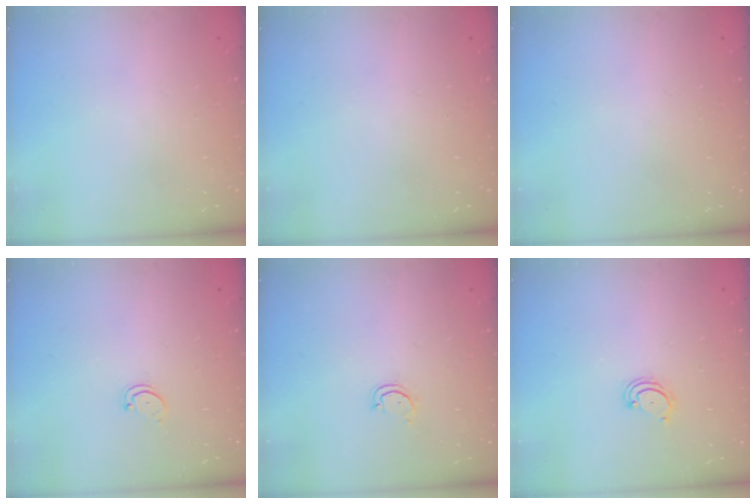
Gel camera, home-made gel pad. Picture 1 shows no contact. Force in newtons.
{"total": 0.0}
{"total": 0.0}
{"total": 1.6, "press": 1.6, "slide": 0.4}
{"total": 2.6, "press": 2.6, "slide": 0.2}
{"total": 2.8, "press": 2.8, "slide": 0.3}